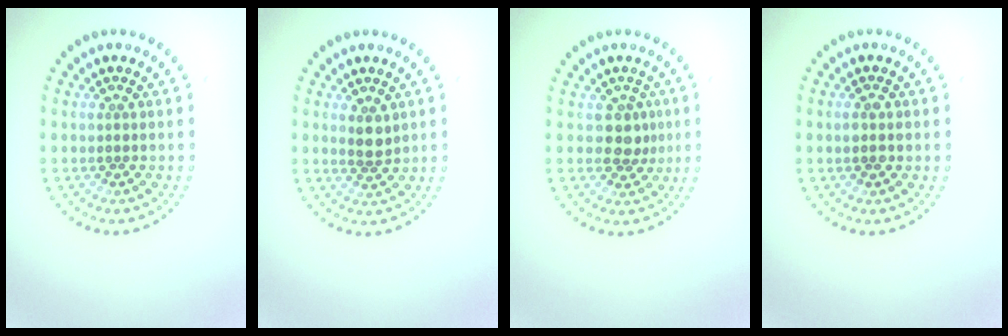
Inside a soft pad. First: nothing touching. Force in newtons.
{"total": 1.9, "press": 1.7, "slide": 0.8}
{"total": 2.2, "press": 1.9, "slide": 1.2}
{"total": 1.7, "press": 1.7, "slide": 0.1}